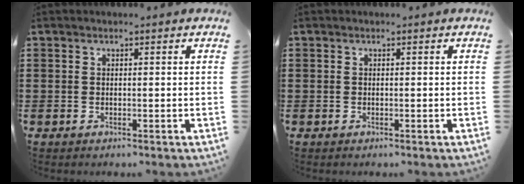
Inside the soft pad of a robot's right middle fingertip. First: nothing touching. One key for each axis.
{"total": 0.0}